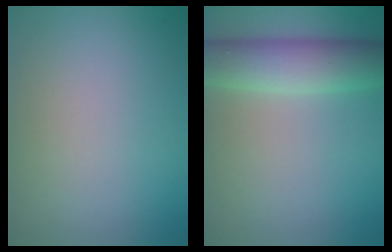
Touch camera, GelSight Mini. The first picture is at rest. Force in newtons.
{"total": 5.9, "press": 5.8, "slide": 0.3}